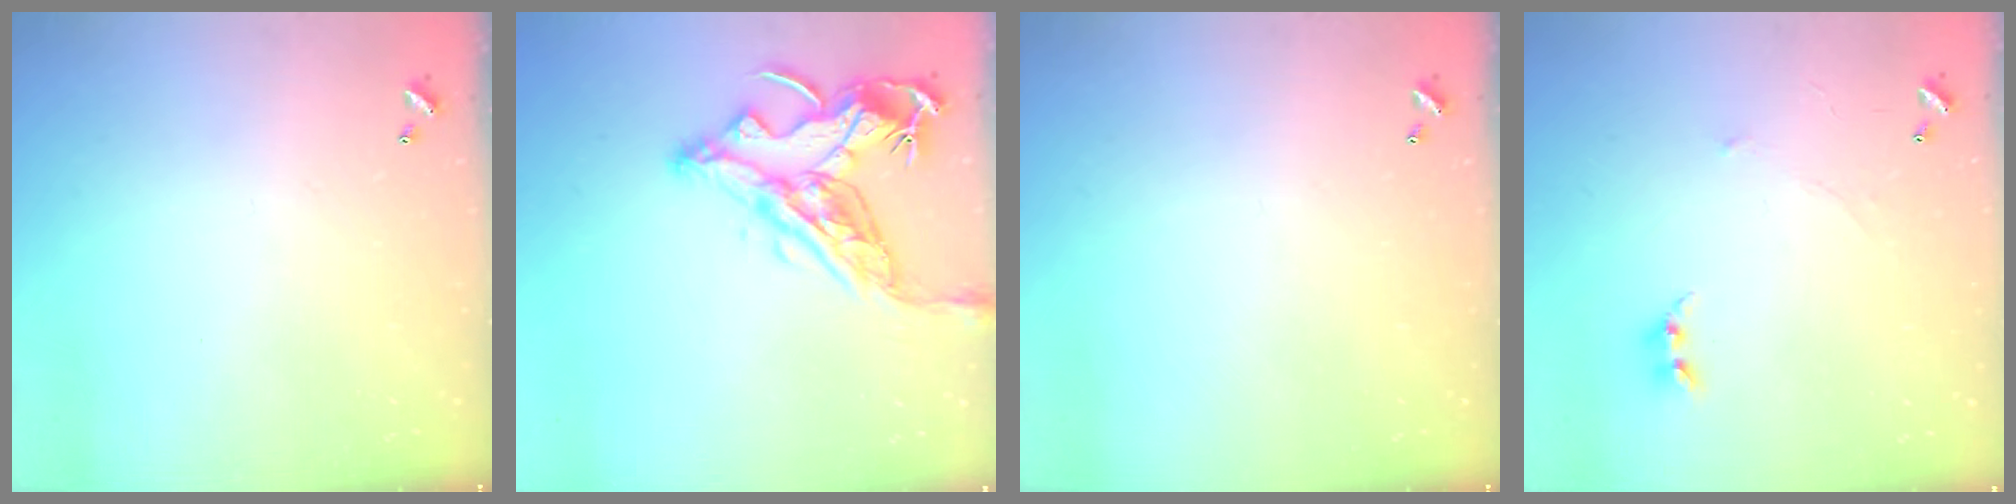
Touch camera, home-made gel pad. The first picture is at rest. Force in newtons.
{"total": 16.2, "press": 16.1, "slide": 2.1}
{"total": 0.0}
{"total": 0.9, "press": 0.8, "slide": 0.5}